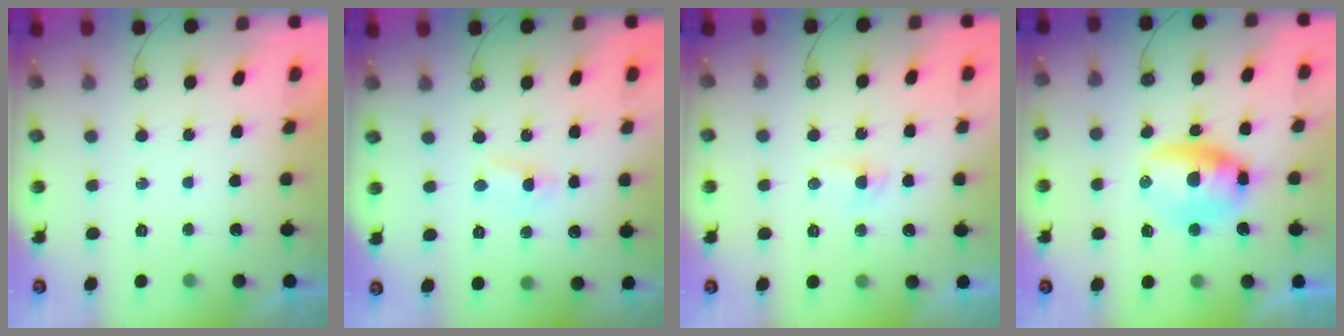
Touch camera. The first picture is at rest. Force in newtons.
{"total": 3.0, "press": 3.0, "slide": 0.4}
{"total": 2.2, "press": 2.2, "slide": 0.4}
{"total": 10.3, "press": 10.0, "slide": 2.7}